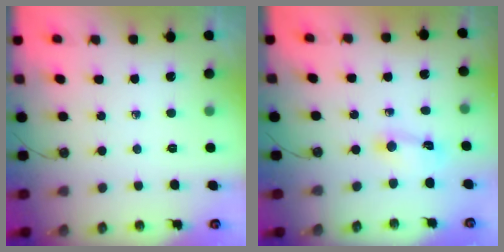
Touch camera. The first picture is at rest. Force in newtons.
{"total": 2.2, "press": 2.2, "slide": 0.3}